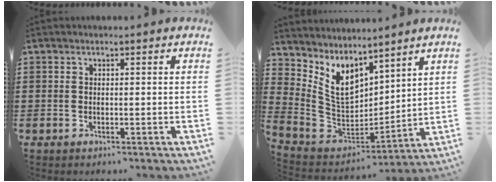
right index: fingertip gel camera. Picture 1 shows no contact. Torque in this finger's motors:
{"motor_torque": [1.03, 1.10, 0.22, 0.05]}